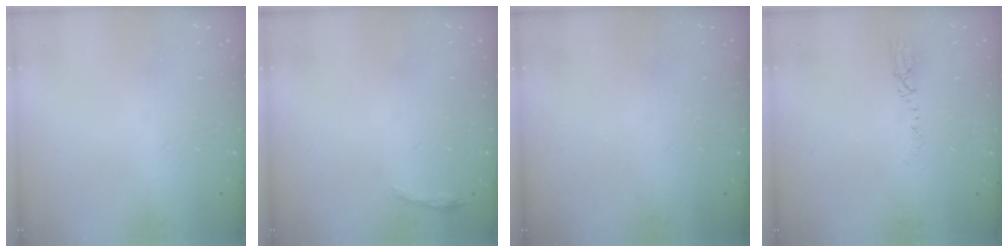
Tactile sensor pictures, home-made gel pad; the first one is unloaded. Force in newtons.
{"total": 3.1, "press": 3.0, "slide": 0.7}
{"total": 0.0}
{"total": 3.3, "press": 3.2, "slide": 0.8}